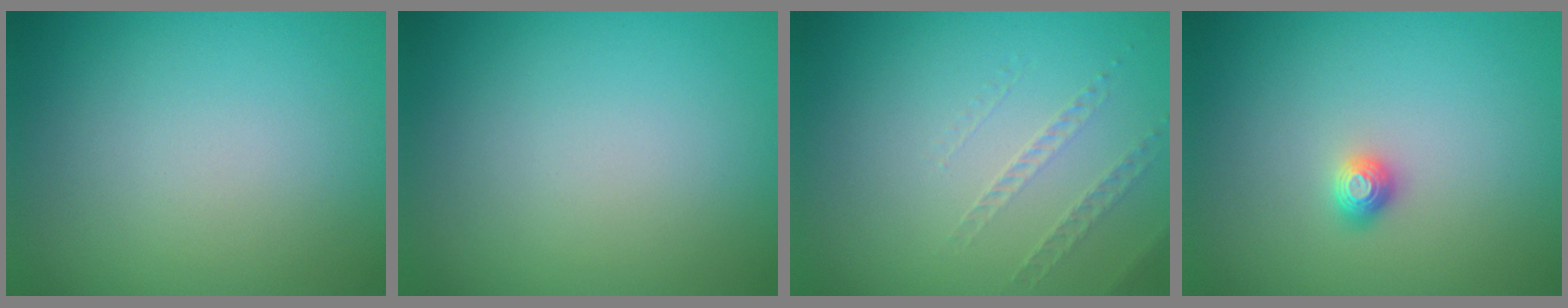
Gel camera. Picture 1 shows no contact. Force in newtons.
{"total": 0.0}
{"total": 1.1, "press": 0.6, "slide": 0.9}
{"total": 1.1, "press": 1.0, "slide": 0.3}